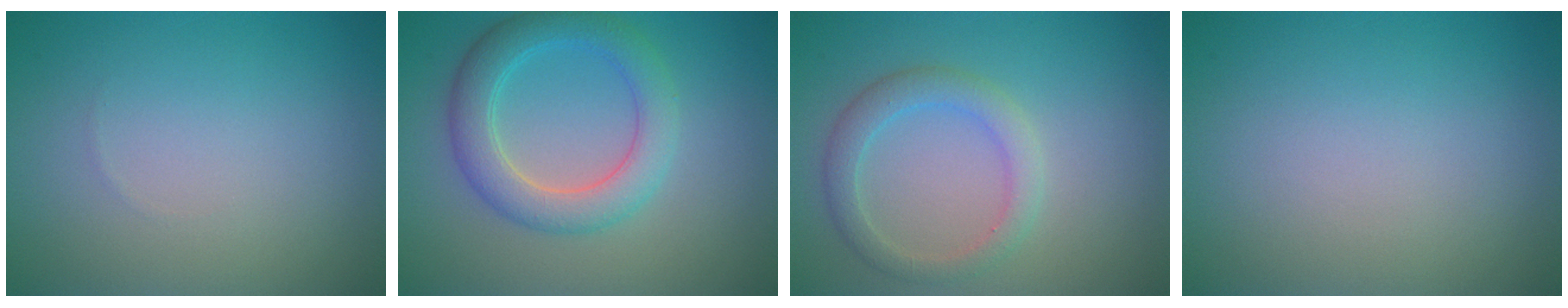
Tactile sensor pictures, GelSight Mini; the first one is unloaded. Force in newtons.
{"total": 4.7, "press": 4.7, "slide": 0.1}
{"total": 2.8, "press": 2.8, "slide": 0.2}
{"total": 0.0}